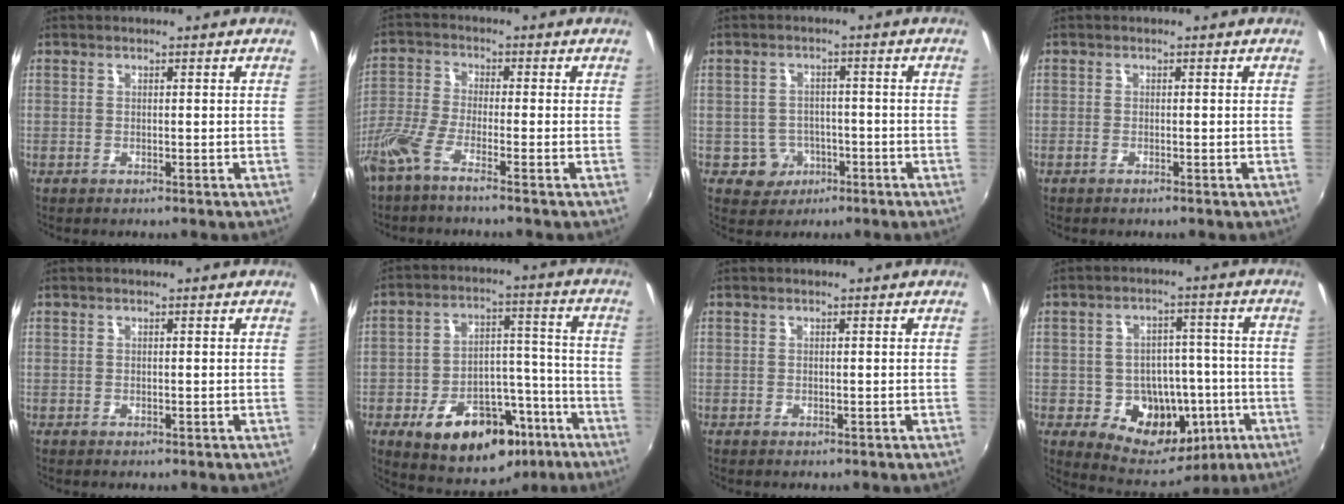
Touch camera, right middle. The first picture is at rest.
{"total": 5.8, "force": [-3.9, 0.2, 4.2], "torque": [-0.101, -0.007, -0.085]}
{"total": 4.5, "force": [-1.9, 3.9, 0.7], "torque": [-0.023, 0.010, -0.021]}
{"total": 0.6, "force": [-0.5, -0.1, 0.4], "torque": [-0.006, -0.001, -0.012]}
{"total": 0.0}
{"total": 17.9, "force": [-10.2, 10.5, 10.3], "torque": [-0.182, 0.026, -0.129]}
{"total": 0.0}
{"total": 13.5, "force": [-3.9, 10.8, 7.2], "torque": [-0.129, 0.019, -0.036]}